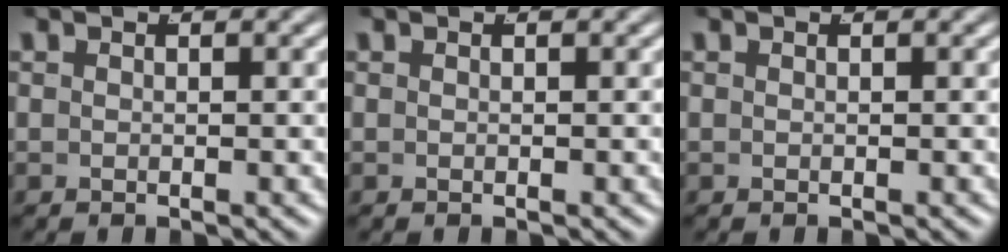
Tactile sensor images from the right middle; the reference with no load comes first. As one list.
[{"total": 0.0}, {"total": 0.0}]